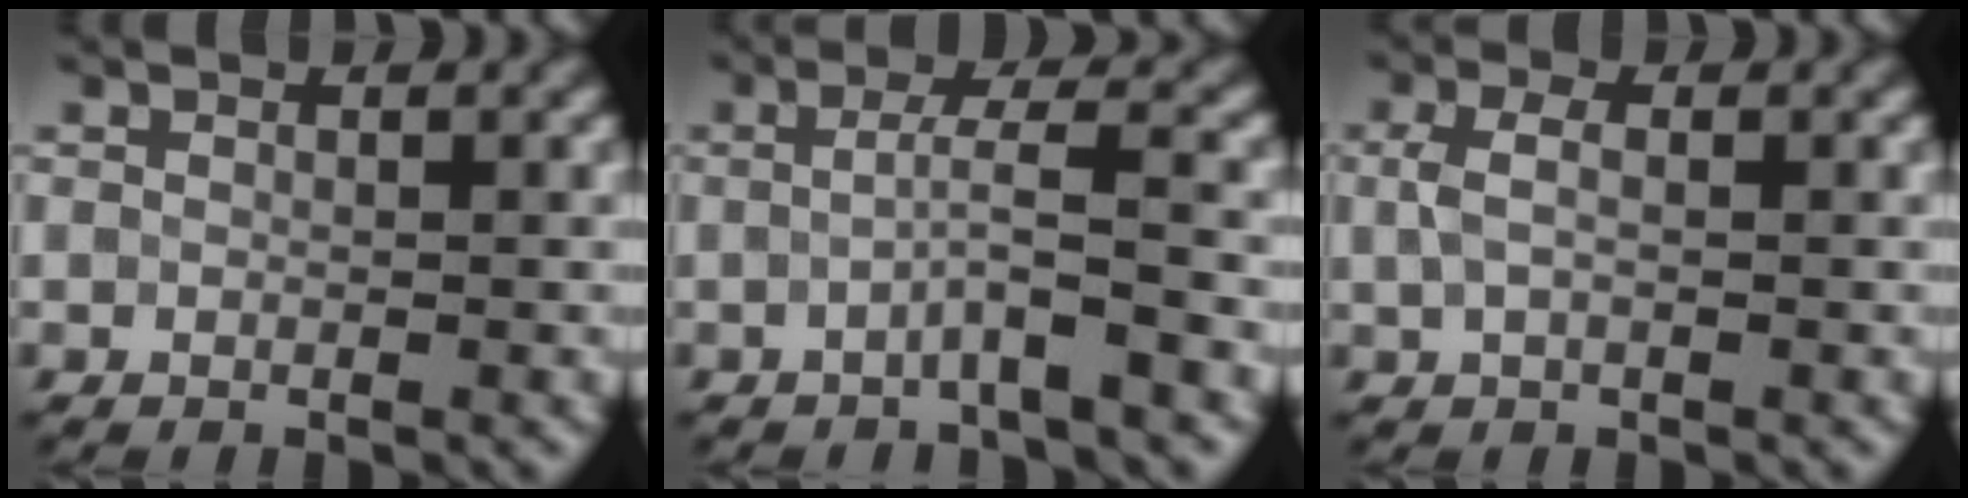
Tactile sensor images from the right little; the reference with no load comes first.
{"total": 3.5, "force": [-0.9, 0.3, 3.3], "torque": [-0.053, 0.010, -0.026]}
{"total": 2.1, "force": [0.3, 1.1, 1.8], "torque": [-0.046, 0.004, 0.004]}